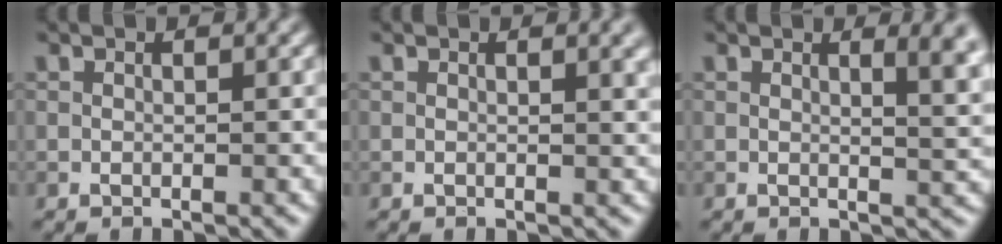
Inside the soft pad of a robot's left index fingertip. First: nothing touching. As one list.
[{"total": 2.2, "force": [0.9, 0.9, 1.8], "torque": [-0.009, 0.006, 0.009]}, {"total": 4.0, "force": [1.5, 1.5, 3.4], "torque": [-0.020, 0.008, 0.018]}]